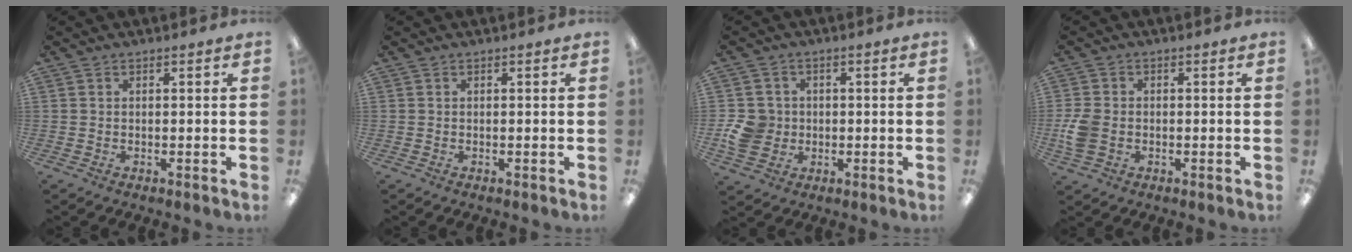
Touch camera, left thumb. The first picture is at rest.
{"total": 0.0}
{"total": 7.4, "force": [-0.8, 6.8, 2.7], "torque": [-0.058, 0.014, -0.013]}
{"total": 6.3, "force": [-1.1, 4.9, 3.8], "torque": [-0.074, 0.006, -0.020]}